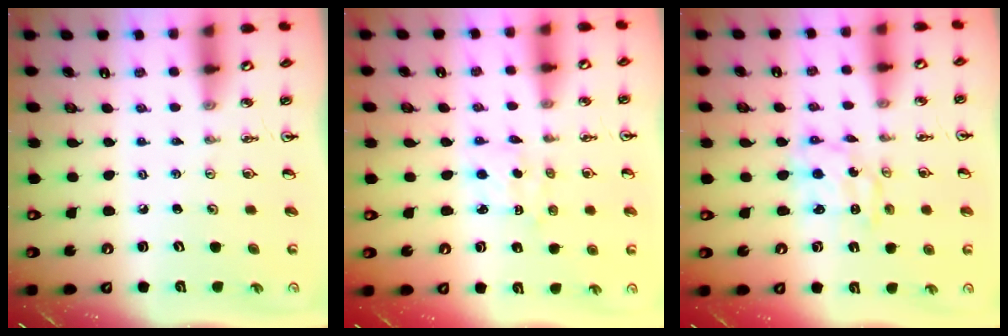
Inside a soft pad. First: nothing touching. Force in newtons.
{"total": 1.9, "press": 1.8, "slide": 0.6}
{"total": 3.6, "press": 3.6, "slide": 0.3}